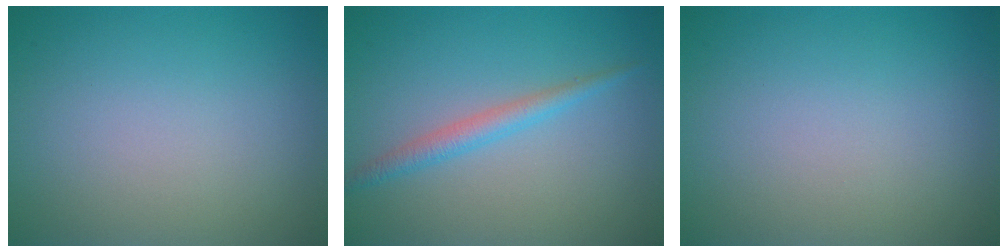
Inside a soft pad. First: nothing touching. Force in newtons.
{"total": 2.0, "press": 2.0, "slide": 0.0}
{"total": 0.0}